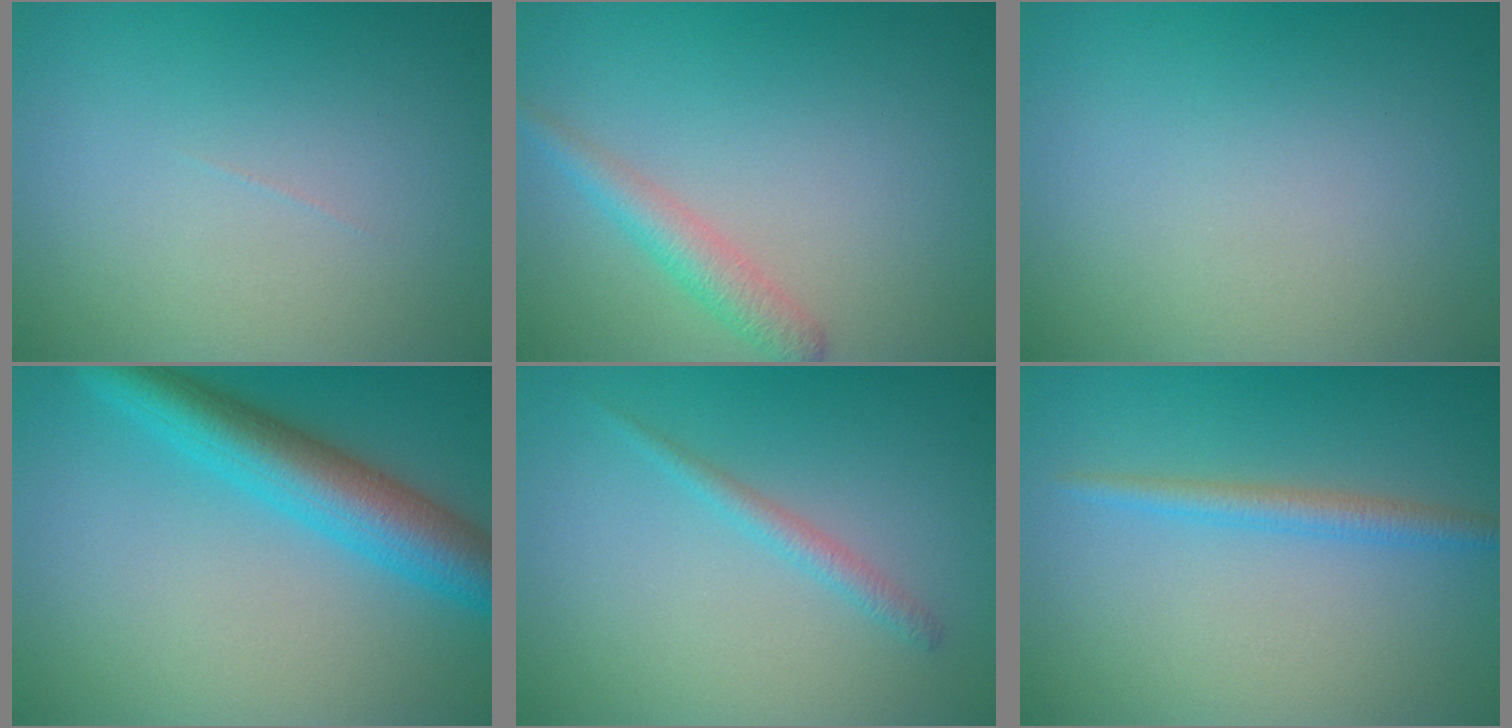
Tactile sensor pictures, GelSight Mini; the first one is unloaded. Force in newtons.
{"total": 2.5, "press": 2.5, "slide": 0.1}
{"total": 0.0}
{"total": 6.8, "press": 6.8, "slide": 0.2}
{"total": 1.4, "press": 1.4, "slide": 0.1}
{"total": 2.1, "press": 2.1, "slide": 0.0}